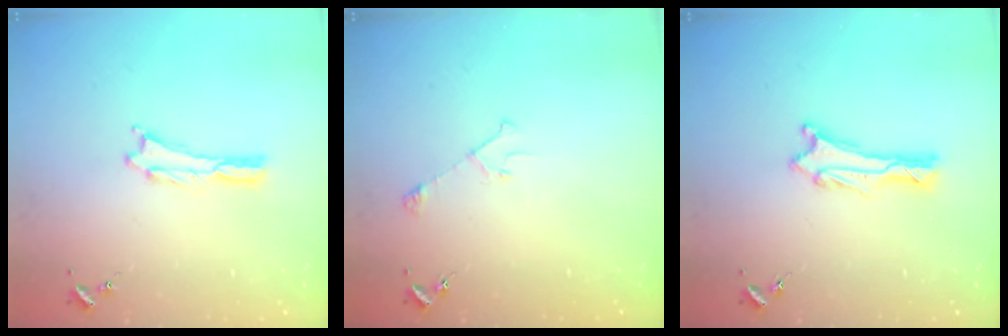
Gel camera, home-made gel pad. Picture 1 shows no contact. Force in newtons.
{"total": 2.9, "press": 2.9, "slide": 0.3}
{"total": 0.9, "press": 0.8, "slide": 0.1}